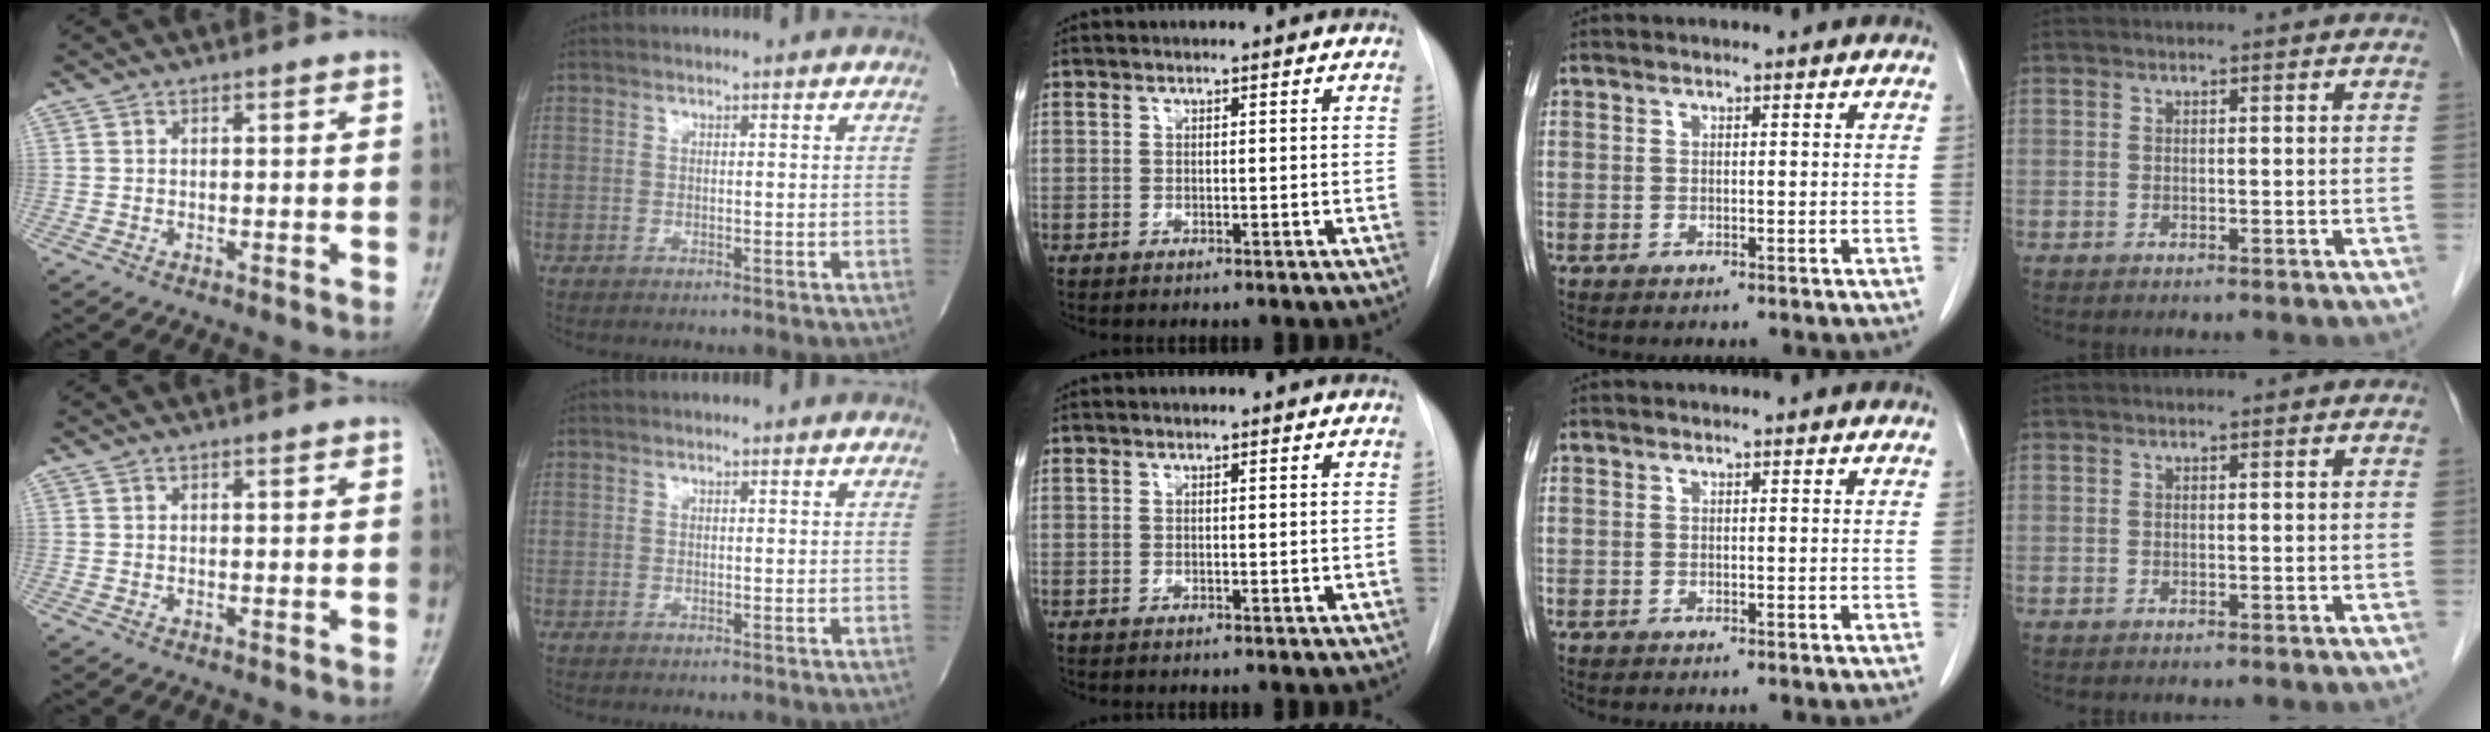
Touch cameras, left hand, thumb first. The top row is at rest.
{}